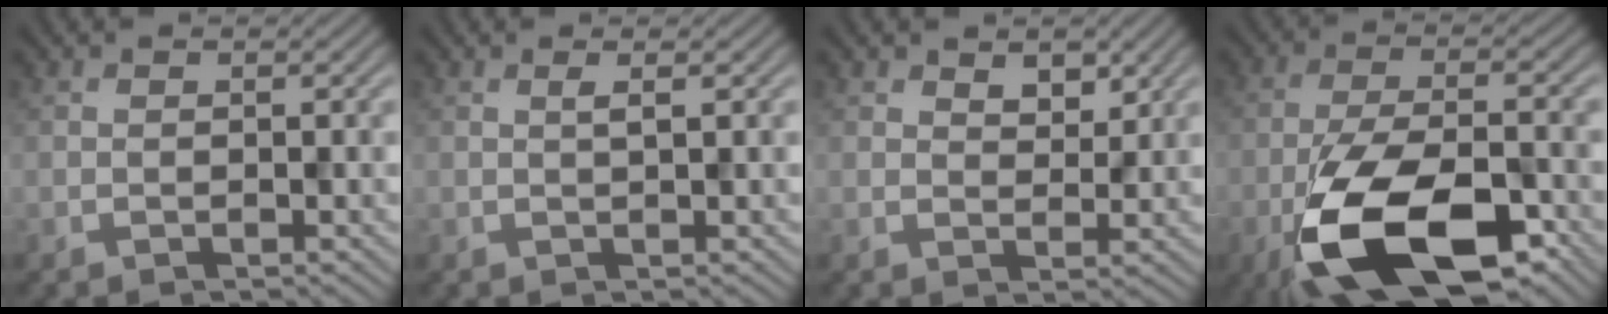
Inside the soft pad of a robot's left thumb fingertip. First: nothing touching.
{"total": 1.0, "force": [0.6, 0.0, 0.8], "torque": [-0.019, 0.003, 0.007]}
{"total": 2.9, "force": [2.0, 1.6, 1.4], "torque": [-0.023, -0.006, 0.036]}
{"total": 15.6, "force": [-7.7, 6.5, 11.9], "torque": [-0.234, -0.018, -0.150]}